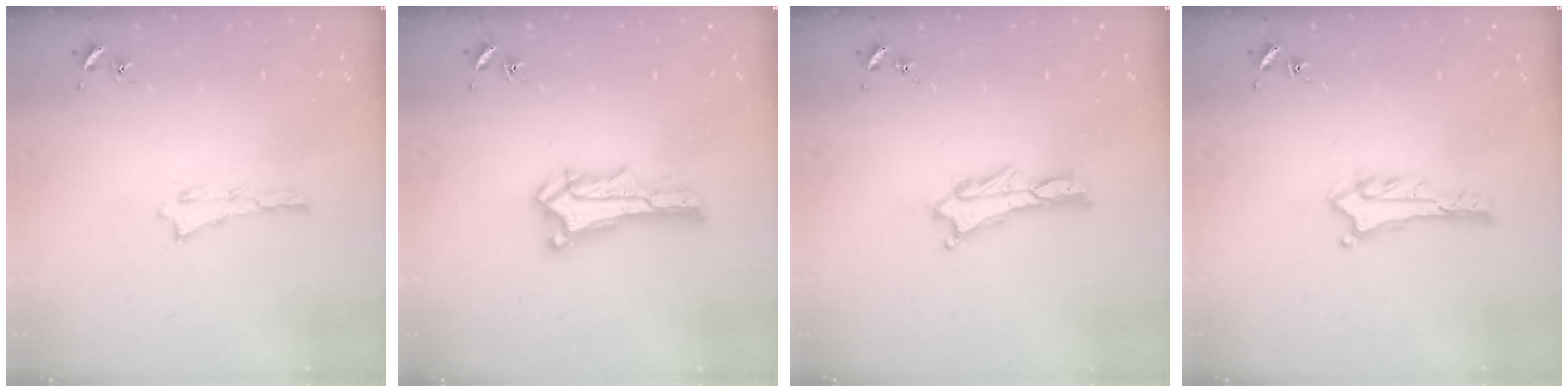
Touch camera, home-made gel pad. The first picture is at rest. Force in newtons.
{"total": 1.4, "press": 1.4, "slide": 0.2}
{"total": 1.1, "press": 1.1, "slide": 0.2}
{"total": 3.3, "press": 3.3, "slide": 0.3}